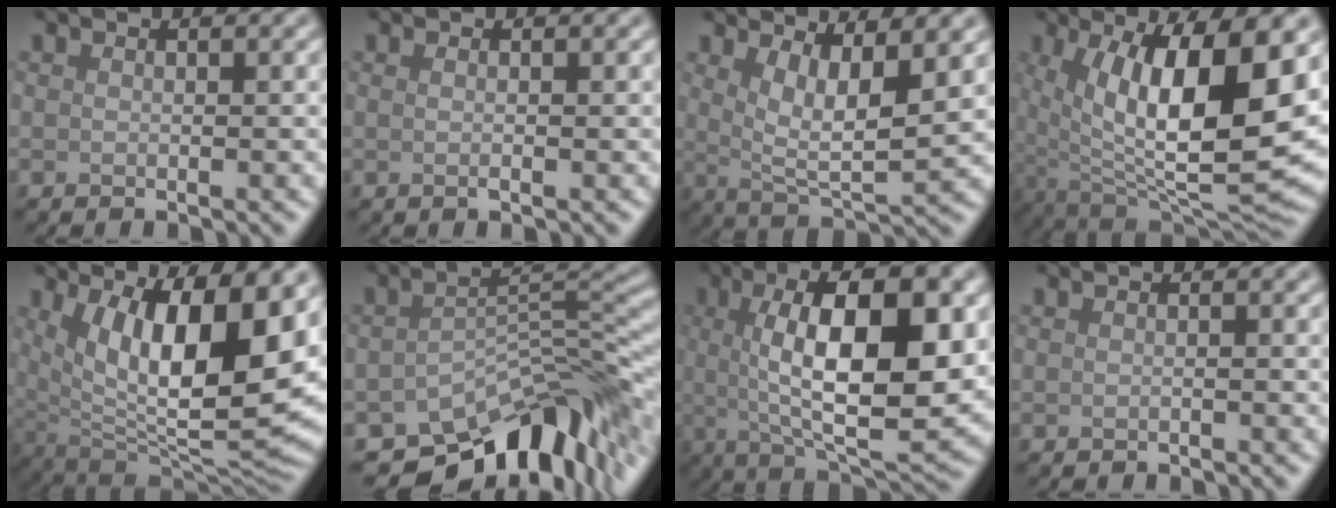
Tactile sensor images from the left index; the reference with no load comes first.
{"total": 0.9, "force": [0.0, 0.2, 0.8], "torque": [-0.014, 0.000, -0.004]}
{"total": 5.8, "force": [2.2, 1.7, 5.0], "torque": [-0.085, -0.014, 0.042]}
{"total": 13.7, "force": [2.5, 4.8, 12.6], "torque": [-0.195, -0.017, 0.045]}
{"total": 14.0, "force": [3.8, 5.4, 12.3], "torque": [-0.168, -0.019, 0.068]}
{"total": 10.1, "force": [-7.0, 3.9, 6.1], "torque": [-0.069, -0.008, -0.125]}
{"total": 12.2, "force": [1.6, 4.0, 11.4], "torque": [-0.159, 0.005, 0.024]}
{"total": 0.7, "force": [-0.6, 0.0, 0.2], "torque": [-0.002, -0.001, -0.012]}